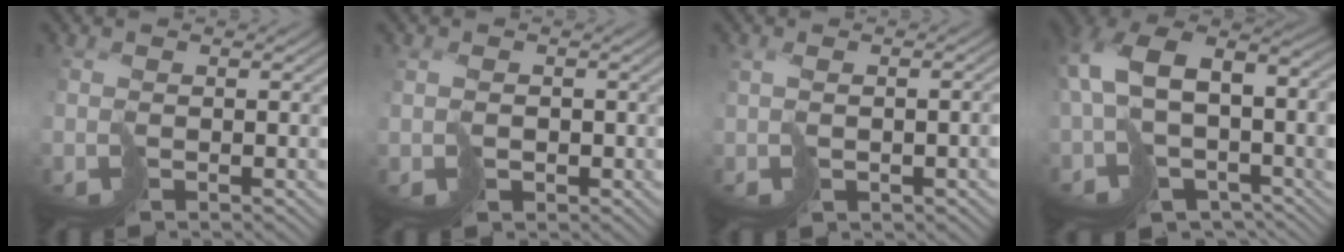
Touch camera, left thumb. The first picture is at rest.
{"total": 1.9, "force": [-0.1, 1.8, 0.6], "torque": [-0.012, 0.000, -0.003]}
{"total": 3.4, "force": [-0.3, 1.5, 3.0], "torque": [-0.055, -0.002, 0.008]}
{"total": 13.3, "force": [-0.8, 8.9, 9.9], "torque": [-0.221, -0.031, 0.029]}